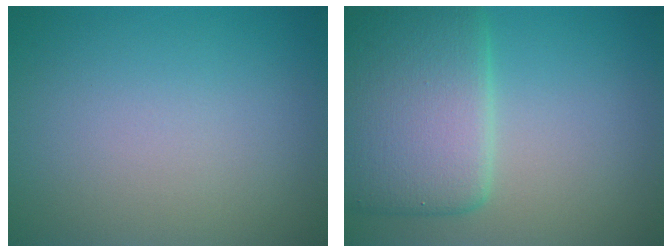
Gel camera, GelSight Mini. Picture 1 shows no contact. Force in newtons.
{"total": 8.1, "press": 8.1, "slide": 0.2}